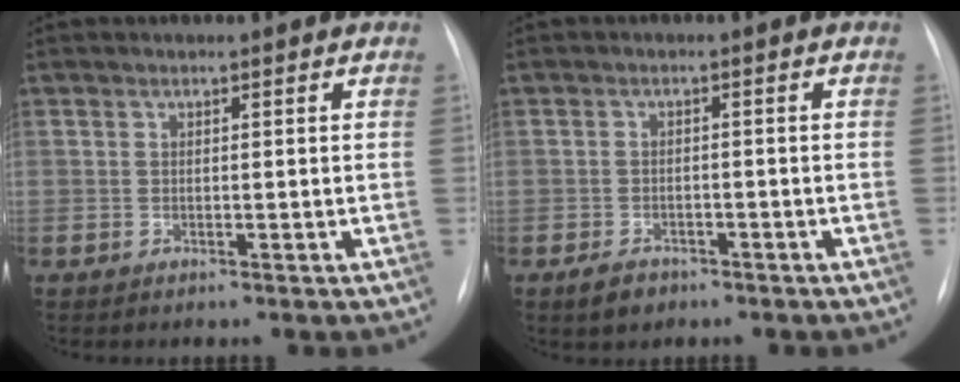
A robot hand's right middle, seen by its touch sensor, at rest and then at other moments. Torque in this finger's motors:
{"motor_torque": [0.42, -0.54, 0.04, 0.02]}